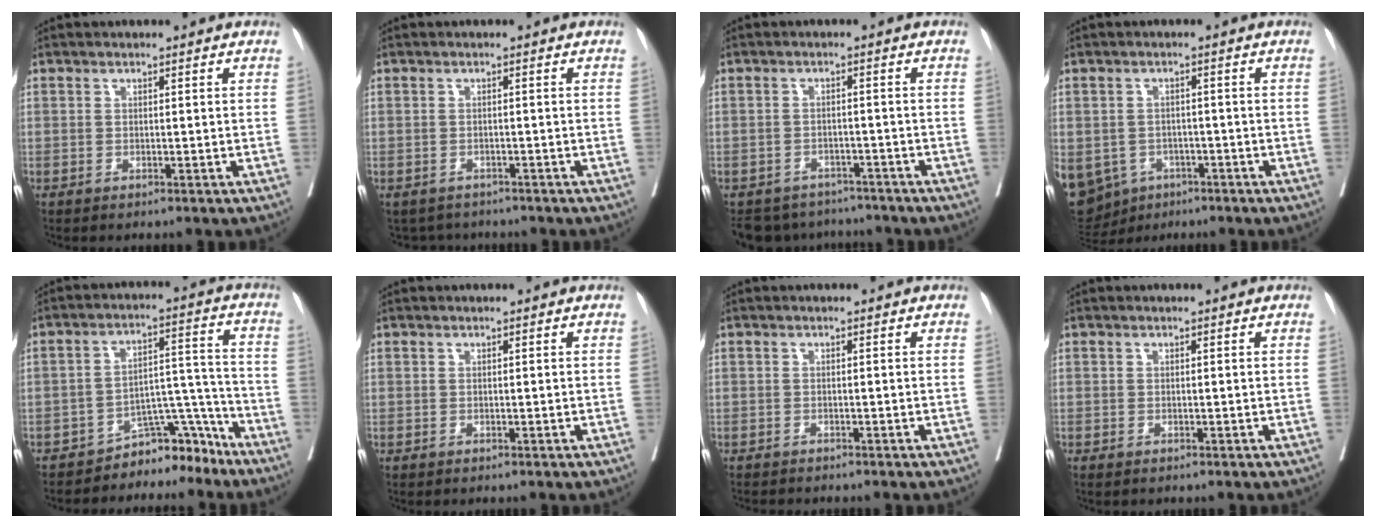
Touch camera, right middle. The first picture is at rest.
{"total": 5.7, "force": [-5.2, 2.3, 0.7], "torque": [-0.011, 0.000, -0.068]}
{"total": 10.7, "force": [-9.7, 4.1, 1.9], "torque": [-0.036, 0.009, -0.125]}
{"total": 20.1, "force": [-8.9, 16.2, 8.0], "torque": [-0.276, -0.011, -0.123]}
{"total": 8.0, "force": [-7.4, 2.6, 1.5], "torque": [-0.001, 0.062, -0.119]}
{"total": 0.0}
{"total": 3.5, "force": [-3.3, 0.3, 1.2], "torque": [-0.016, -0.009, -0.052]}
{"total": 0.5, "force": [-0.4, 0.1, 0.2], "torque": [0.000, -0.001, -0.008]}